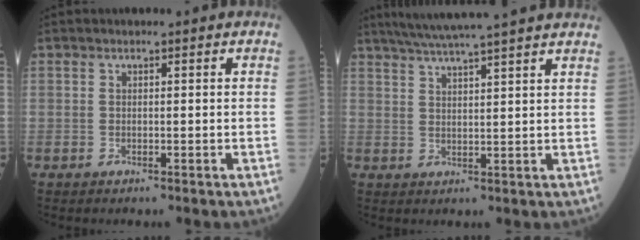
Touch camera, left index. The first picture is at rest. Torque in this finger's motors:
{"motor_torque": [0.00, -0.08, 0.02, 0.04]}